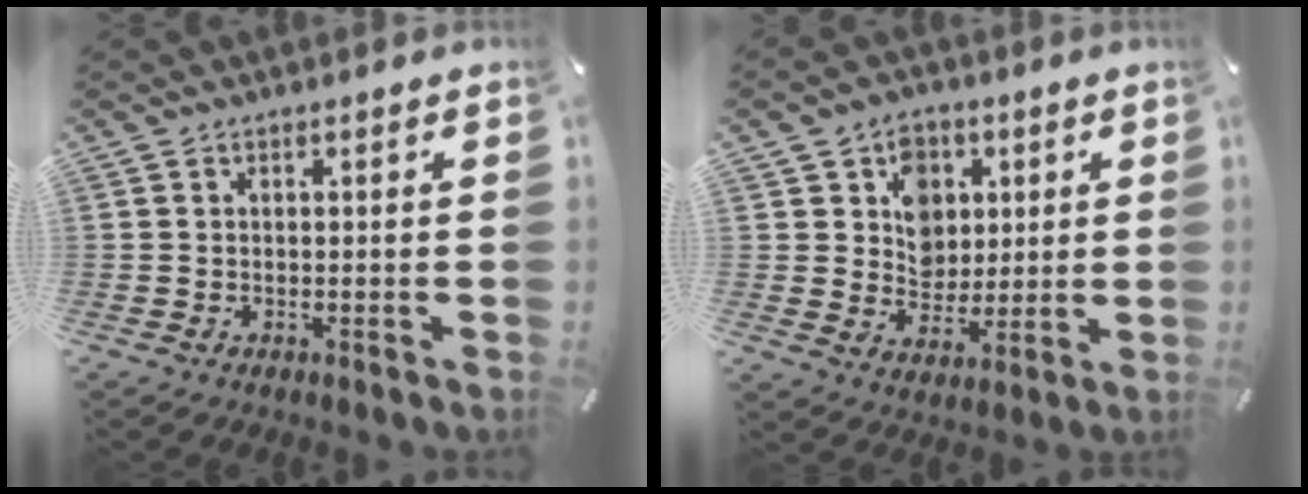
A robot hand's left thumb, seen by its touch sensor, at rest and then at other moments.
{"total": 9.2, "force": [2.9, 8.2, 3.0], "torque": [-0.041, -0.011, 0.053]}